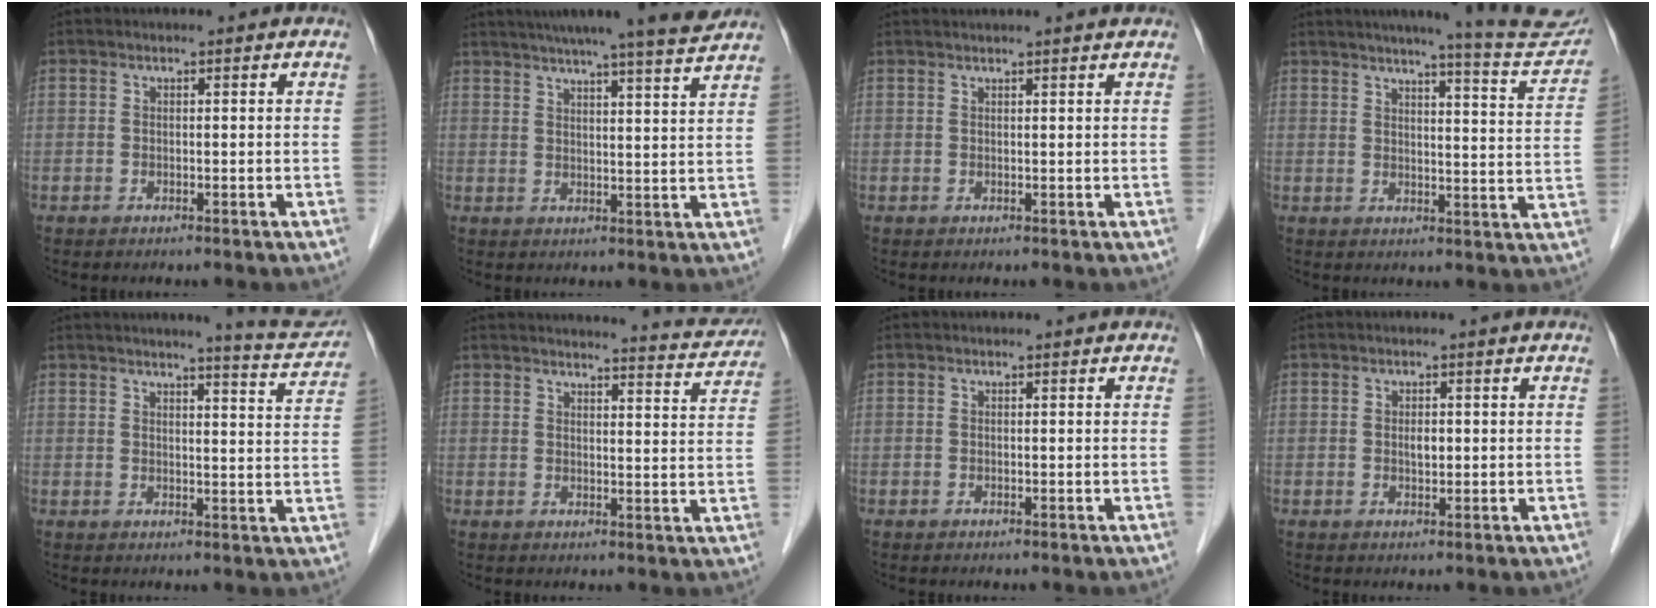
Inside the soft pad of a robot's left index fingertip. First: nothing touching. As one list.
[{"total": 14.1, "force": [12.6, -0.9, 6.3], "torque": [-0.103, -0.007, 0.162]}, {"total": 4.7, "force": [4.3, -0.5, 1.8], "torque": [-0.021, 0.027, 0.052]}, {"total": 14.9, "force": [13.7, -0.2, 5.9], "torque": [-0.076, -0.047, 0.154]}, {"total": 7.5, "force": [7.2, 0.0, 2.3], "torque": [-0.033, -0.020, 0.074]}, {"total": 12.1, "force": [11.9, 0.8, 2.0], "torque": [-0.014, -0.033, 0.123]}, {"total": 0.0}, {"total": 1.4, "force": [0.2, 0.7, 1.2], "torque": [-0.021, -0.001, 0.004]}]